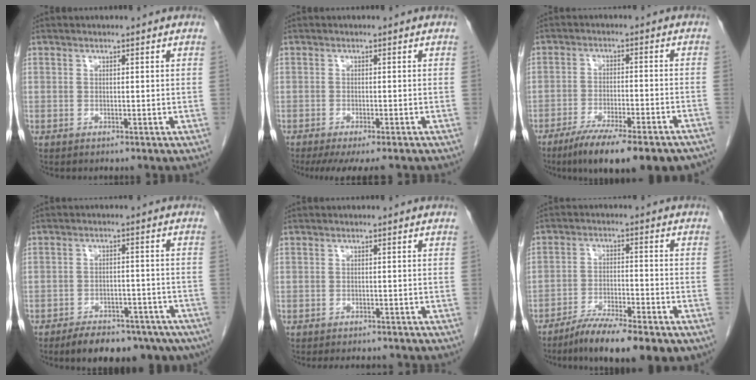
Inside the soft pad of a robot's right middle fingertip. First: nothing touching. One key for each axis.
{"total": 8.9, "fx": -7.5, "fy": 1.2, "fz": 4.7, "tx": -0.057, "ty": -0.015, "tz": -0.104}
{"total": 18.2, "fx": -14.7, "fy": 2.7, "fz": 10.4, "tx": -0.110, "ty": -0.010, "tz": -0.208}
{"total": 14.8, "fx": -11.2, "fy": 6.3, "fz": 7.4, "tx": -0.084, "ty": 0.013, "tz": -0.140}
{"total": 5.1, "fx": -4.7, "fy": 1.3, "fz": 1.6, "tx": -0.015, "ty": -0.004, "tz": -0.060}
{"total": 11.5, "fx": -8.4, "fy": 2.0, "fz": 7.6, "tx": -0.119, "ty": -0.018, "tz": -0.134}